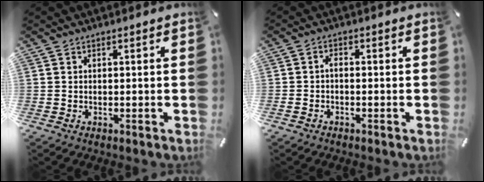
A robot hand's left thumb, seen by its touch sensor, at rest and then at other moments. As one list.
[{"total": 1.4, "force": [-0.8, 0.5, 1.1], "torque": [-0.020, 0.003, -0.016]}]